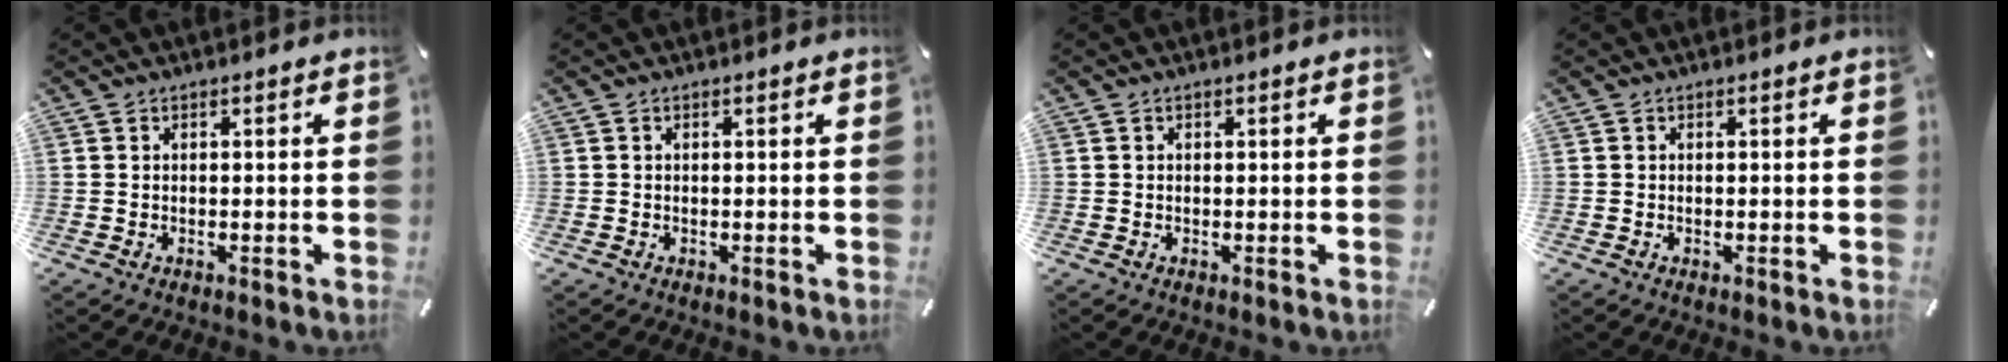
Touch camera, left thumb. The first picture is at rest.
{"total": 0.0}
{"total": 0.0}
{"total": 0.0}